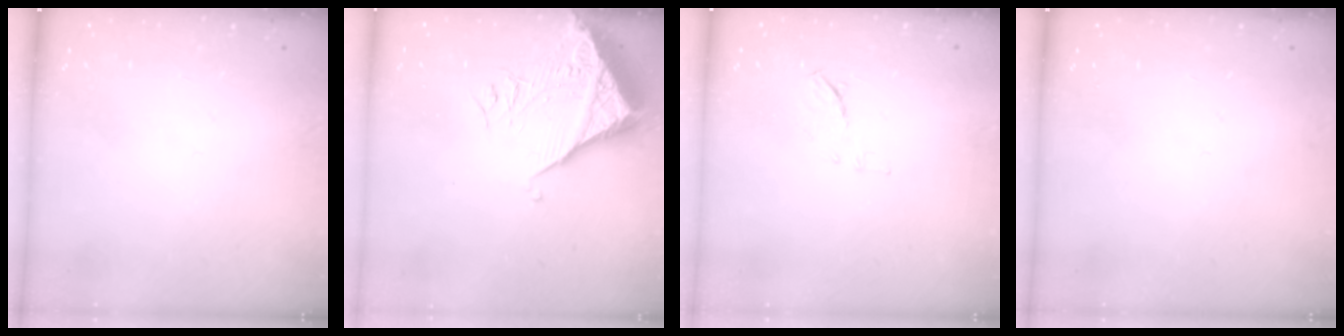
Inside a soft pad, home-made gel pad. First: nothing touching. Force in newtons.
{"total": 10.6, "press": 10.6, "slide": 1.1}
{"total": 6.9, "press": 6.9, "slide": 0.7}
{"total": 0.0}